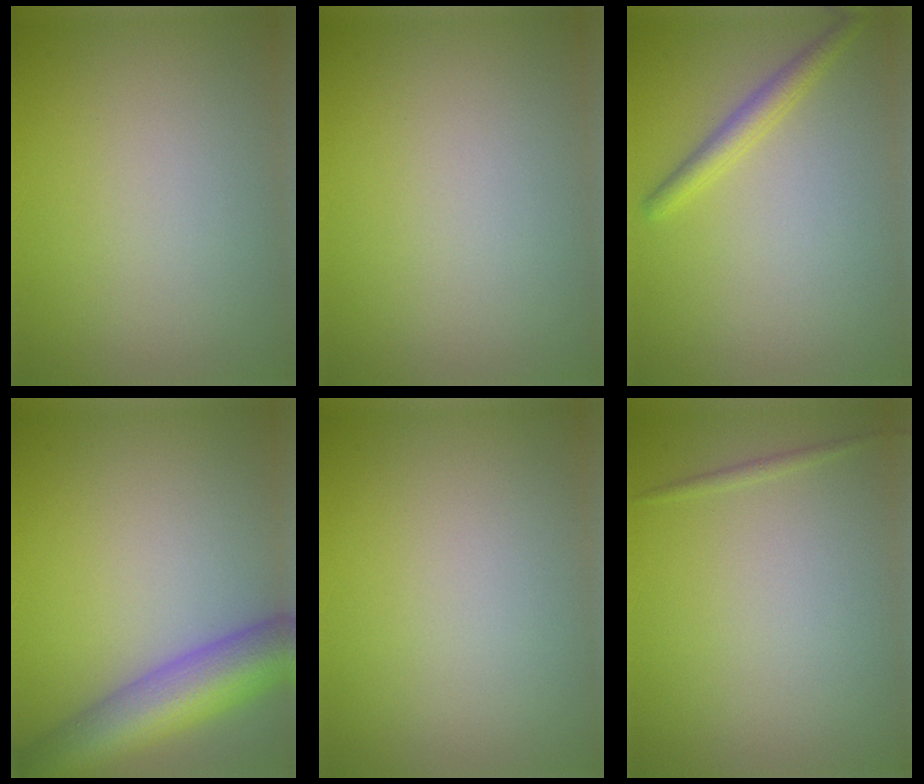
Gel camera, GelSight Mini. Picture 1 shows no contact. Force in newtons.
{"total": 0.0}
{"total": 2.1, "press": 2.1, "slide": 0.2}
{"total": 8.8, "press": 8.8, "slide": 0.4}
{"total": 0.0}
{"total": 0.6, "press": 0.6, "slide": 0.1}